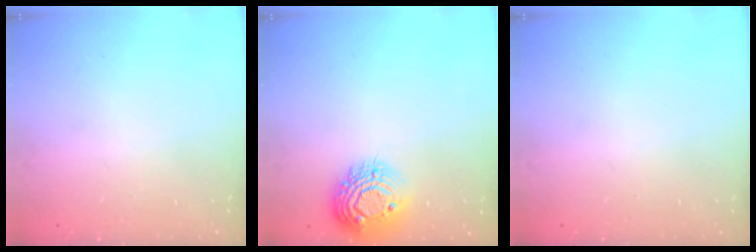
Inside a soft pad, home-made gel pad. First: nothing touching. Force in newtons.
{"total": 13.0, "press": 13.0, "slide": 1.0}
{"total": 0.0}